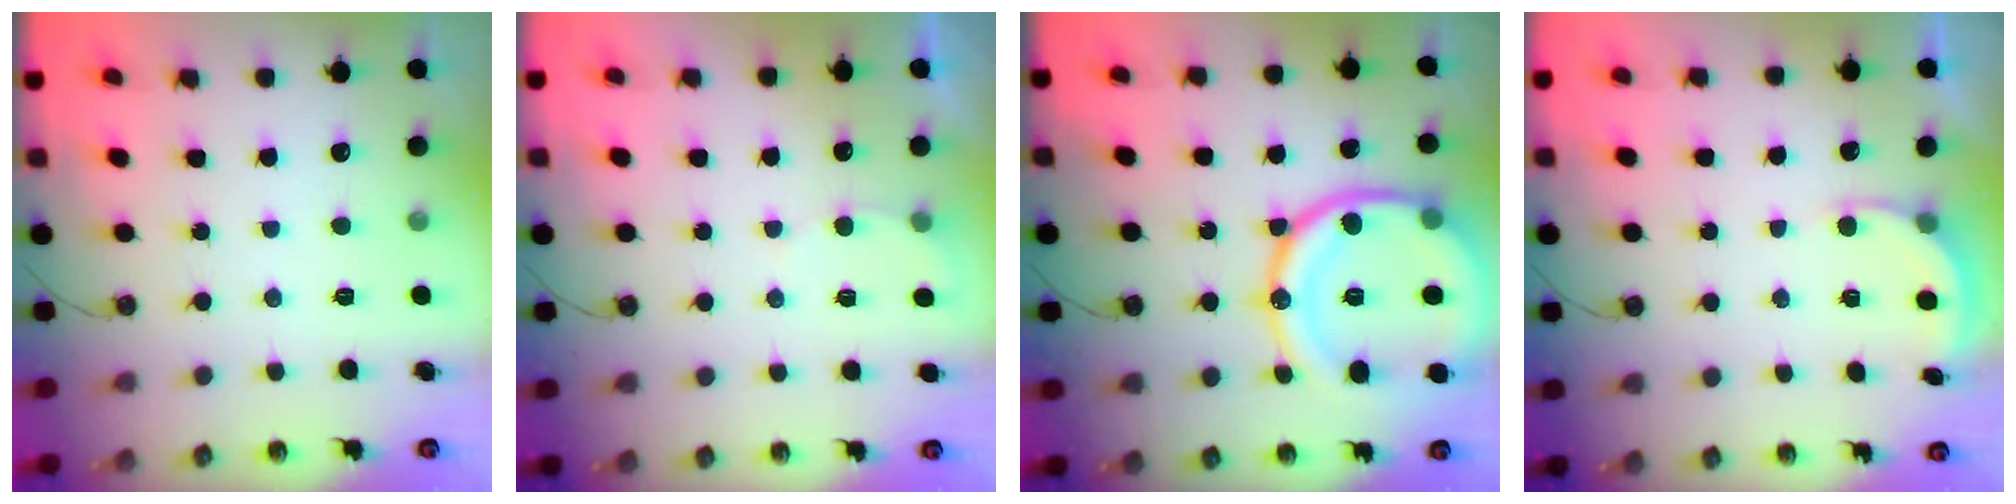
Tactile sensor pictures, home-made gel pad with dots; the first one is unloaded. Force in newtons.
{"total": 3.6, "press": 3.6, "slide": 0.3}
{"total": 24.4, "press": 24.3, "slide": 2.6}
{"total": 2.4, "press": 2.2, "slide": 0.9}